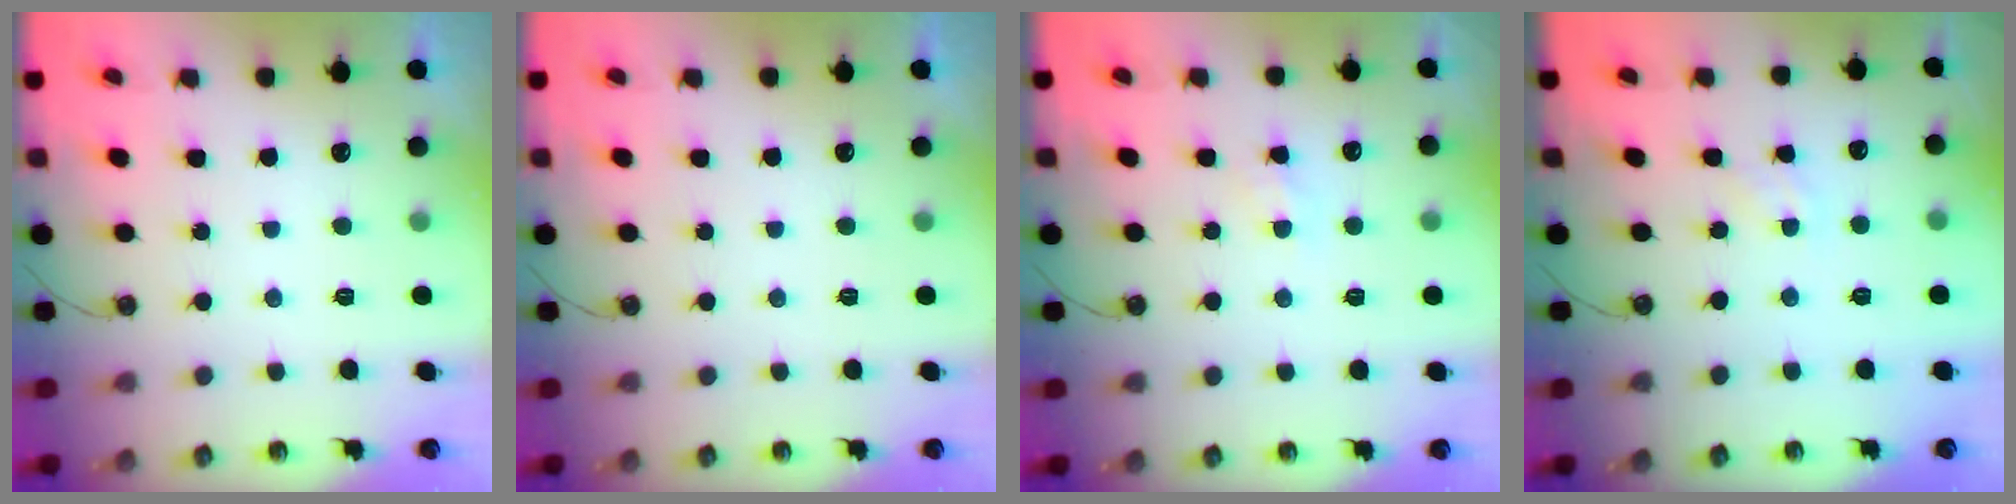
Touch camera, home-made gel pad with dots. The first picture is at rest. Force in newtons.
{"total": 0.0}
{"total": 5.9, "press": 5.8, "slide": 0.7}
{"total": 0.9, "press": 0.9, "slide": 0.2}